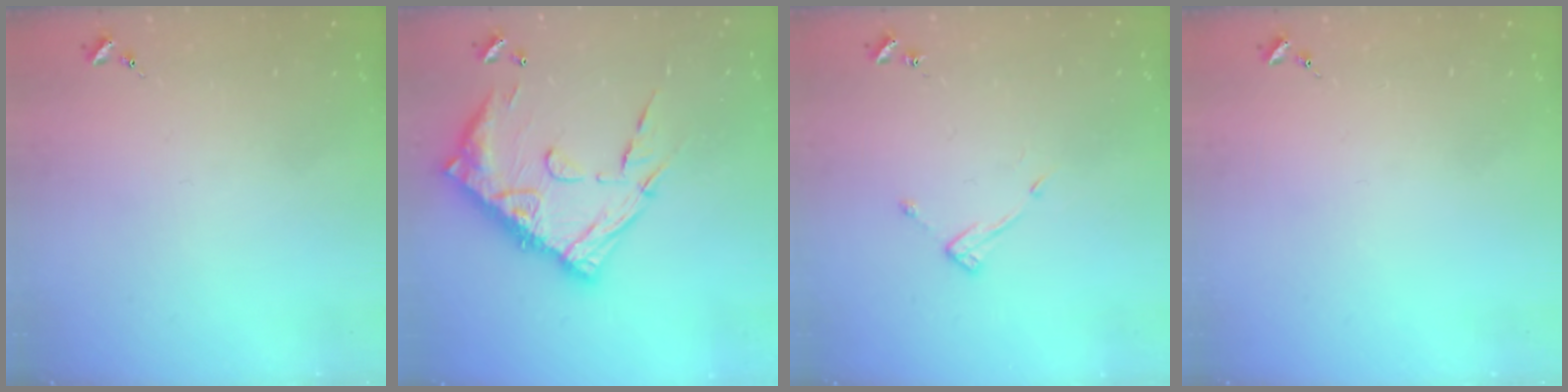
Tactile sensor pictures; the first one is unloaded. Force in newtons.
{"total": 19.1, "press": 19.0, "slide": 1.7}
{"total": 7.1, "press": 7.1, "slide": 0.5}
{"total": 0.0}